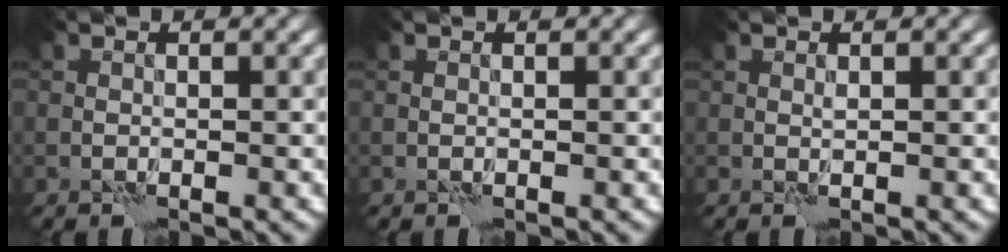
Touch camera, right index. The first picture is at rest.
{"total": 0.0}
{"total": 0.0}